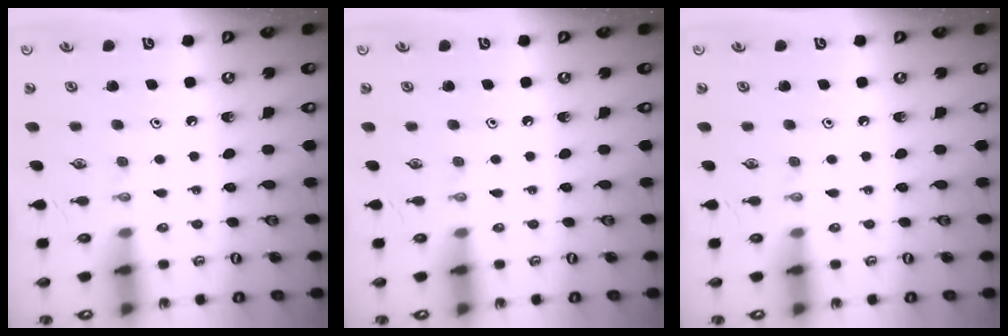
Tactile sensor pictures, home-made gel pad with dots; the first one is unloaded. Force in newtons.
{"total": 0.0}
{"total": 0.0}